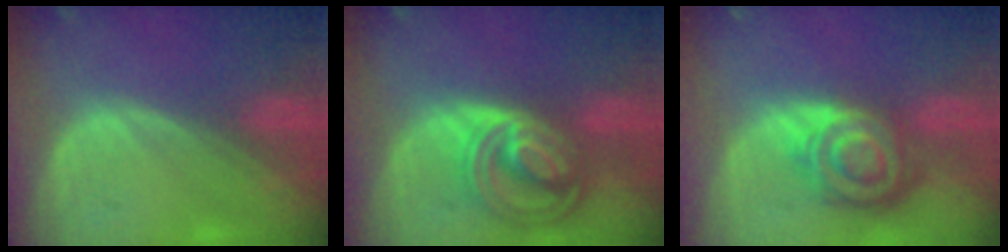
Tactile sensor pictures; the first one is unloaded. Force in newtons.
{"total": 8.7, "press": 7.5, "slide": 4.4}
{"total": 8.5, "press": 7.4, "slide": 4.2}